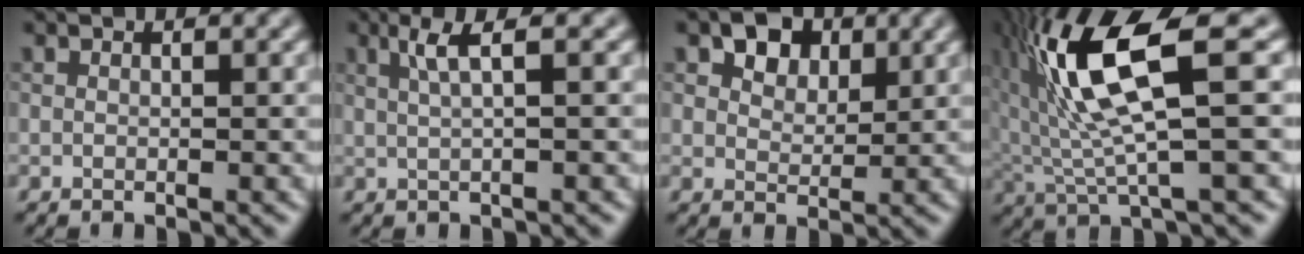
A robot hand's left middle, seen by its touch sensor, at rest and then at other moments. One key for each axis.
{"total": 2.3, "fx": 0.5, "fy": 0.2, "fz": 2.2, "tx": -0.040, "ty": 0.005, "tz": 0.019}
{"total": 4.4, "fx": 2.5, "fy": 2.8, "fz": 2.3, "tx": -0.043, "ty": 0.011, "tz": 0.030}
{"total": 9.5, "fx": 2.0, "fy": 2.3, "fz": 9.0, "tx": -0.185, "ty": 0.008, "tz": 0.048}